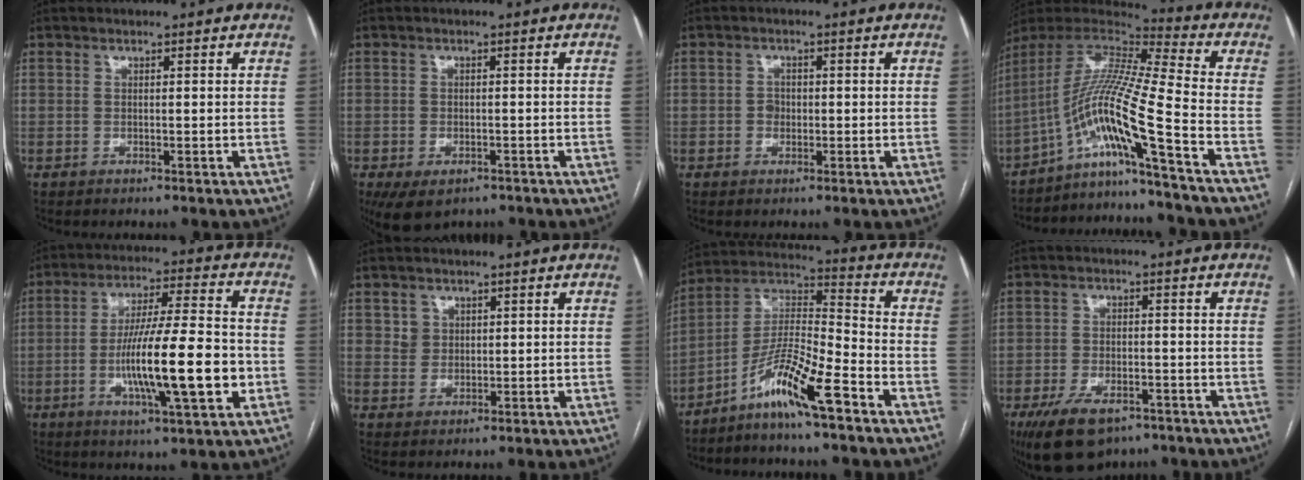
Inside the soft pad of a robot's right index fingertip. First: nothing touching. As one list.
[{"total": 6.8, "force": [-4.5, 3.9, 3.4], "torque": [-0.058, -0.006, -0.064]}, {"total": 1.7, "force": [-0.3, 1.4, 0.8], "torque": [-0.010, 0.006, -0.005]}, {"total": 15.0, "force": [-7.9, -2.6, 12.5], "torque": [-0.252, 0.014, -0.144]}, {"total": 15.8, "force": [-3.5, 1.5, 15.3], "torque": [-0.266, -0.003, -0.057]}, {"total": 2.3, "force": [1.0, 2.1, 0.1], "torque": [0.010, 0.000, 0.014]}, {"total": 11.2, "force": [-7.3, 0.3, 8.5], "torque": [-0.171, 0.004, -0.141]}, {"total": 9.7, "force": [-6.5, 4.6, 5.5], "torque": [-0.099, -0.005, -0.105]}]